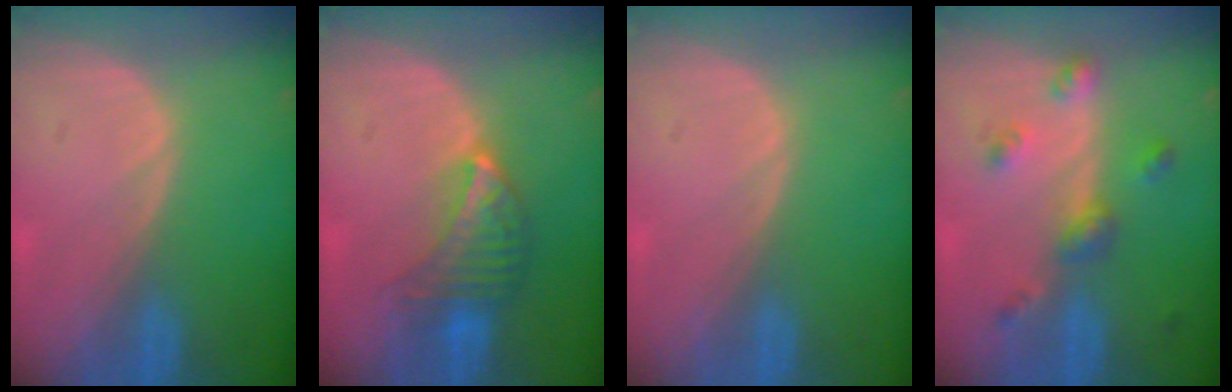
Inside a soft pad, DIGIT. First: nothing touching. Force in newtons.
{"total": 6.8, "press": 6.1, "slide": 2.9}
{"total": 0.0}
{"total": 4.9, "press": 4.5, "slide": 2.0}